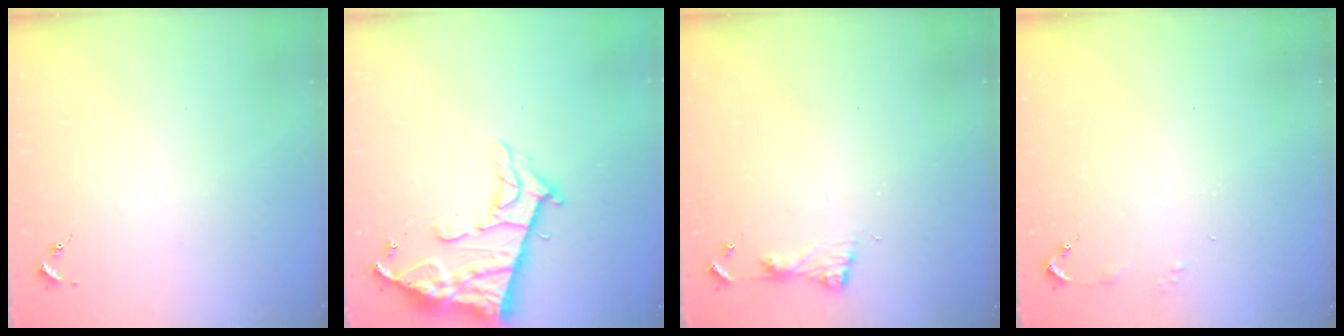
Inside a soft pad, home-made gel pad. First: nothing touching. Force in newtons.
{"total": 14.9, "press": 14.8, "slide": 1.4}
{"total": 5.0, "press": 4.9, "slide": 0.6}
{"total": 2.9, "press": 2.8, "slide": 0.3}